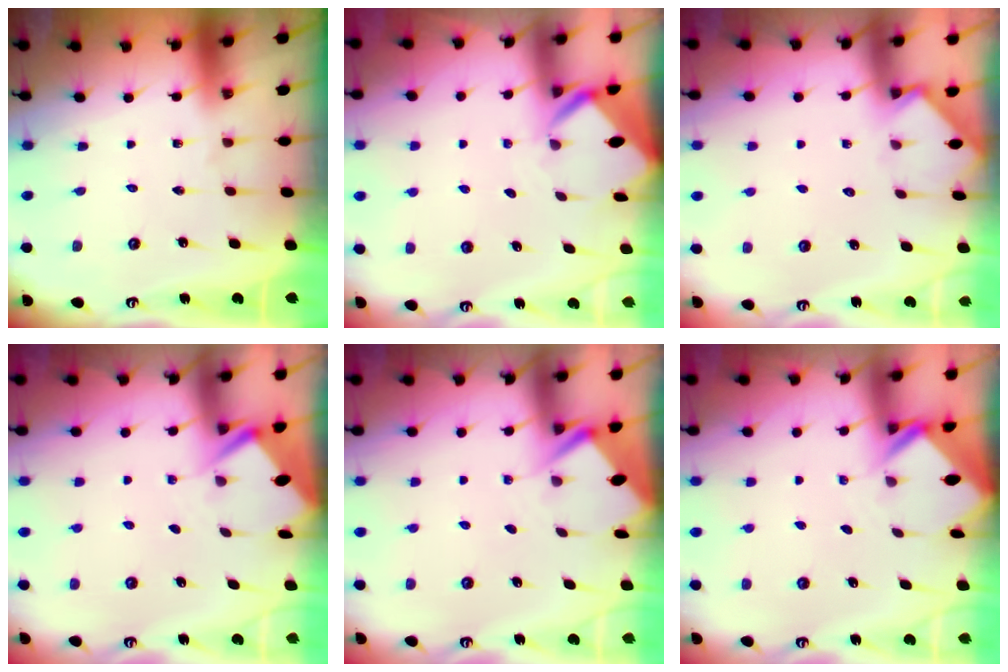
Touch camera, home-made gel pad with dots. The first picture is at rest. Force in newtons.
{"total": 3.4, "press": 3.4, "slide": 0.1}
{"total": 2.6, "press": 2.6, "slide": 0.4}
{"total": 2.9, "press": 2.9, "slide": 0.3}
{"total": 2.6, "press": 2.6, "slide": 0.1}
{"total": 2.4, "press": 2.4, "slide": 0.1}